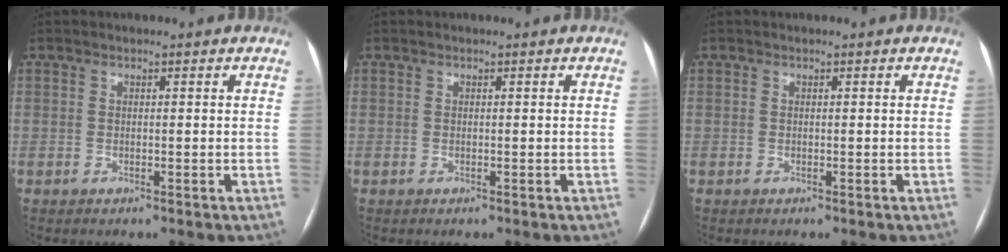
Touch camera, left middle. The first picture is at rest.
{"total": 0.0}
{"total": 0.0}